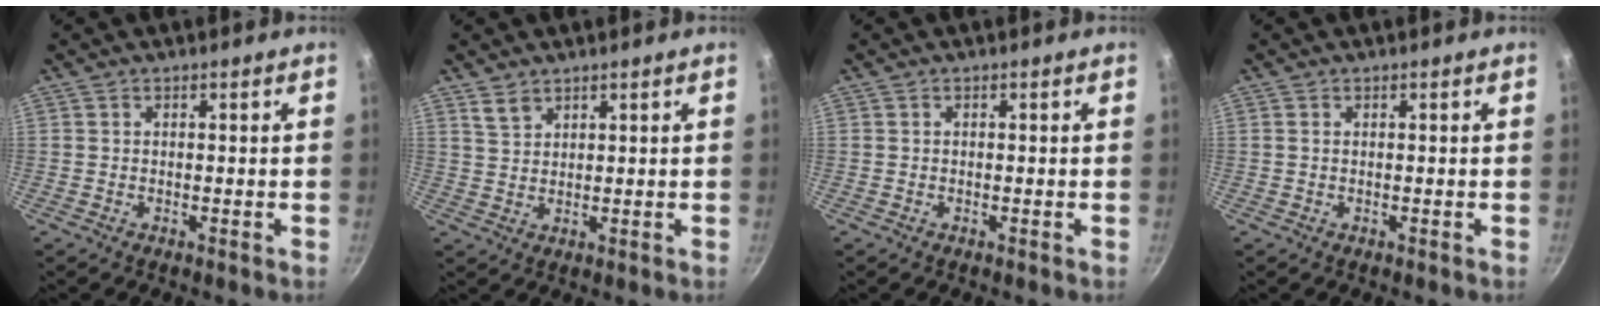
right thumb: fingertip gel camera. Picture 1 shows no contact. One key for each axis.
{"total": 3.1, "fx": 2.4, "fy": 1.5, "fz": 1.3, "tx": -0.022, "ty": -0.010, "tz": 0.050}
{"total": 0.0}
{"total": 0.0}